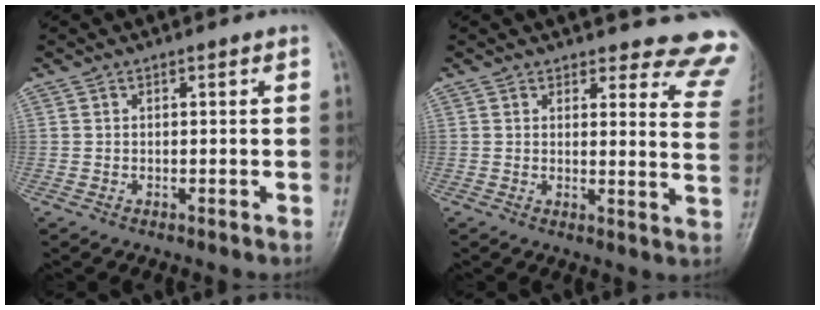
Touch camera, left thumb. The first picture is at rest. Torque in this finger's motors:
{"motor_torque": [0.34, 0.34, 0.09, -0.25, 0.01]}